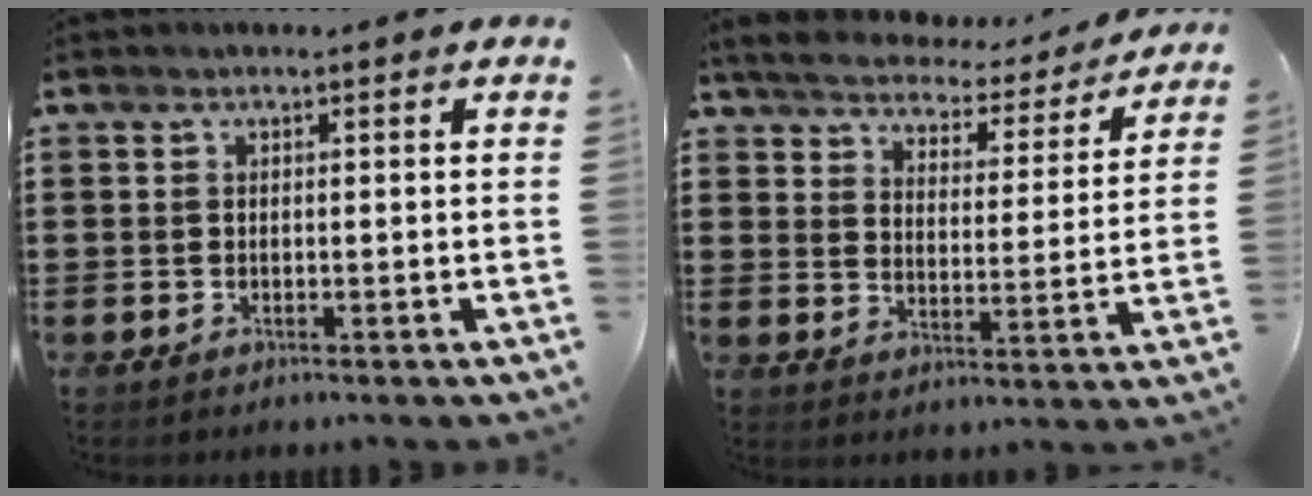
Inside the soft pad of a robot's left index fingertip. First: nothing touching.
{"total": 3.7, "force": [3.7, 0.4, 0.2], "torque": [-0.031, -0.027, 0.056]}